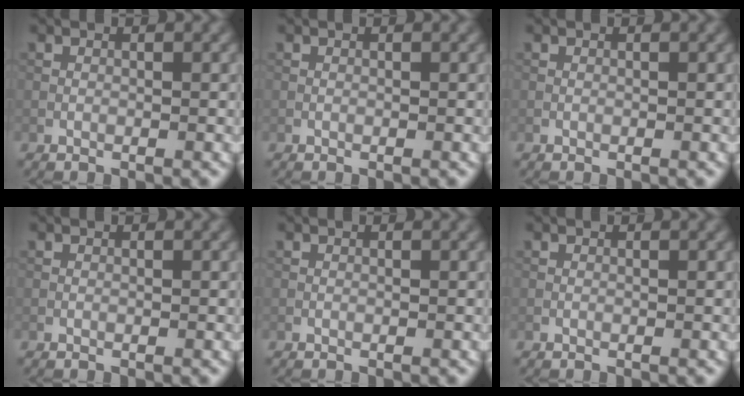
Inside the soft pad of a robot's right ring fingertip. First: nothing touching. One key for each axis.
{"total": 0.0}
{"total": 0.0}
{"total": 0.0}
{"total": 0.0}
{"total": 0.0}